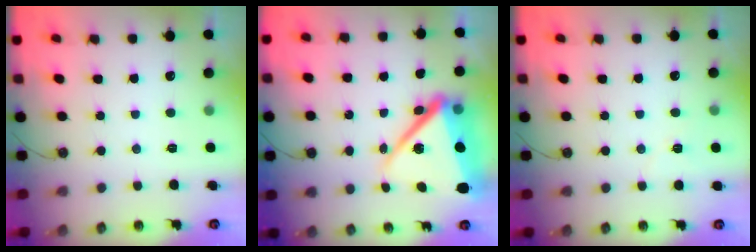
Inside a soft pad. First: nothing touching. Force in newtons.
{"total": 17.5, "press": 17.4, "slide": 2.2}
{"total": 4.5, "press": 4.2, "slide": 1.7}